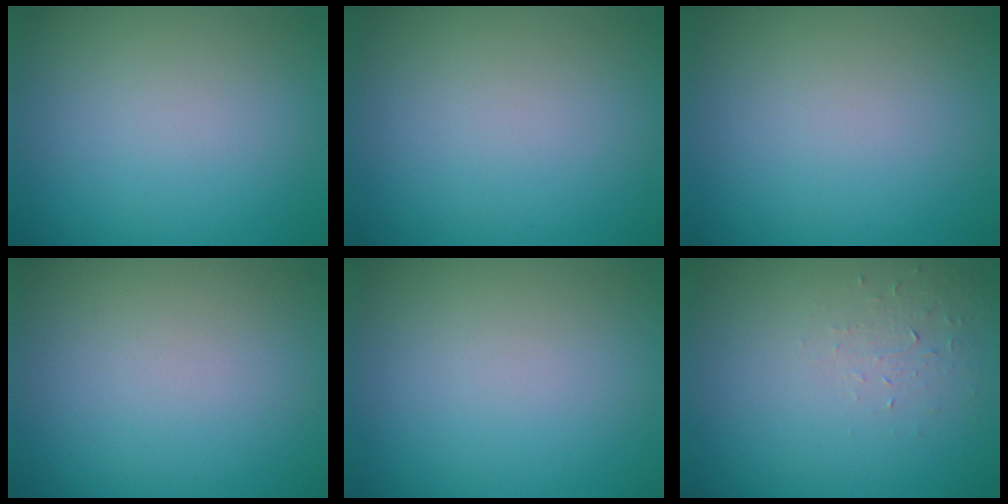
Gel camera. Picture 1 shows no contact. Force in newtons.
{"total": 0.0}
{"total": 0.0}
{"total": 0.0}
{"total": 0.0}
{"total": 1.0, "press": 0.4, "slide": 0.9}